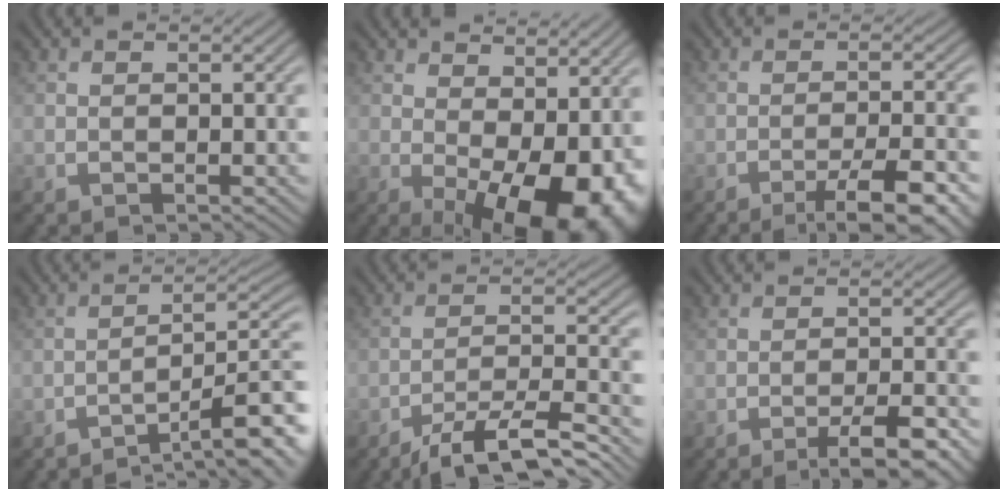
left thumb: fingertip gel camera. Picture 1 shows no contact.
{"total": 13.7, "force": [-1.0, 7.2, 11.6], "torque": [-0.155, -0.020, 0.010]}
{"total": 7.6, "force": [-4.7, 1.2, 5.9], "torque": [-0.092, 0.009, -0.069]}
{"total": 11.1, "force": [-7.4, 2.1, 8.0], "torque": [-0.116, 0.012, -0.104]}
{"total": 9.1, "force": [-6.6, 1.7, 6.1], "torque": [-0.103, 0.003, -0.114]}
{"total": 5.8, "force": [-3.7, 0.8, 4.4], "torque": [-0.068, 0.011, -0.059]}